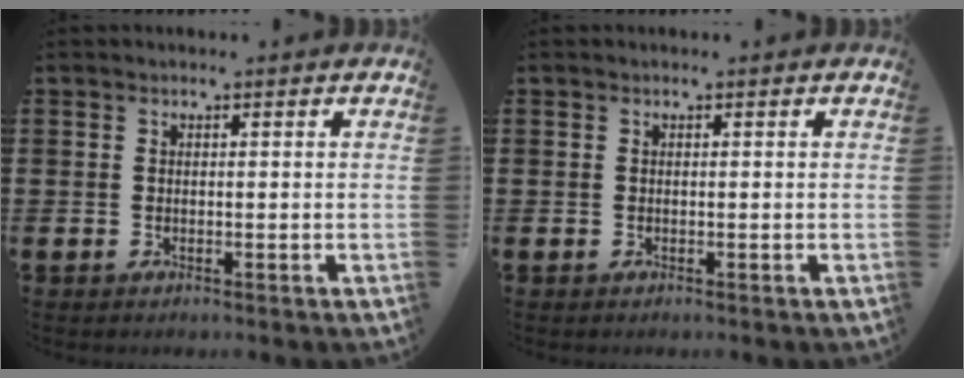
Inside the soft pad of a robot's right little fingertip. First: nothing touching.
{"total": 0.0}